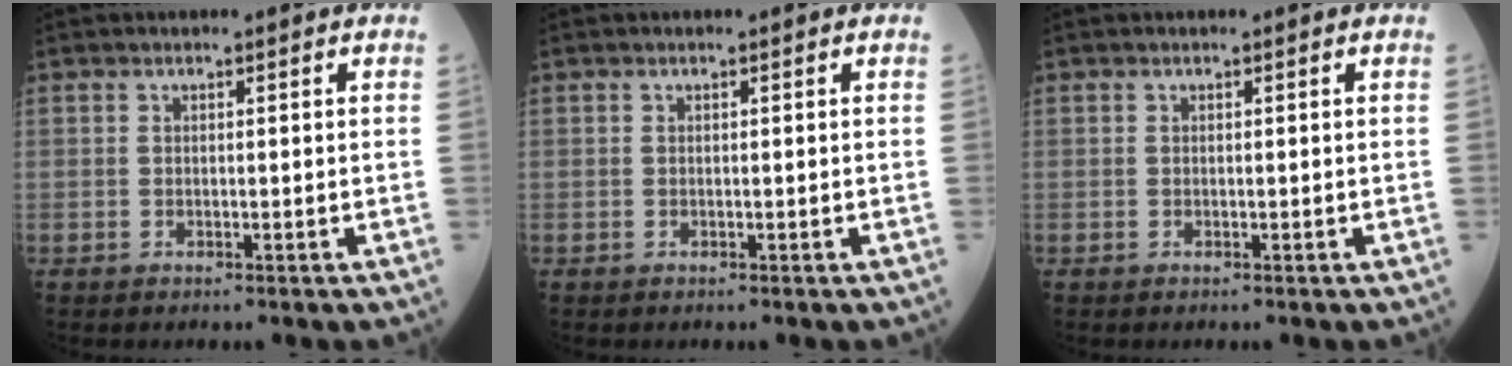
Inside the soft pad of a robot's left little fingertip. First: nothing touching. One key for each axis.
{"total": 0.0}
{"total": 0.0}